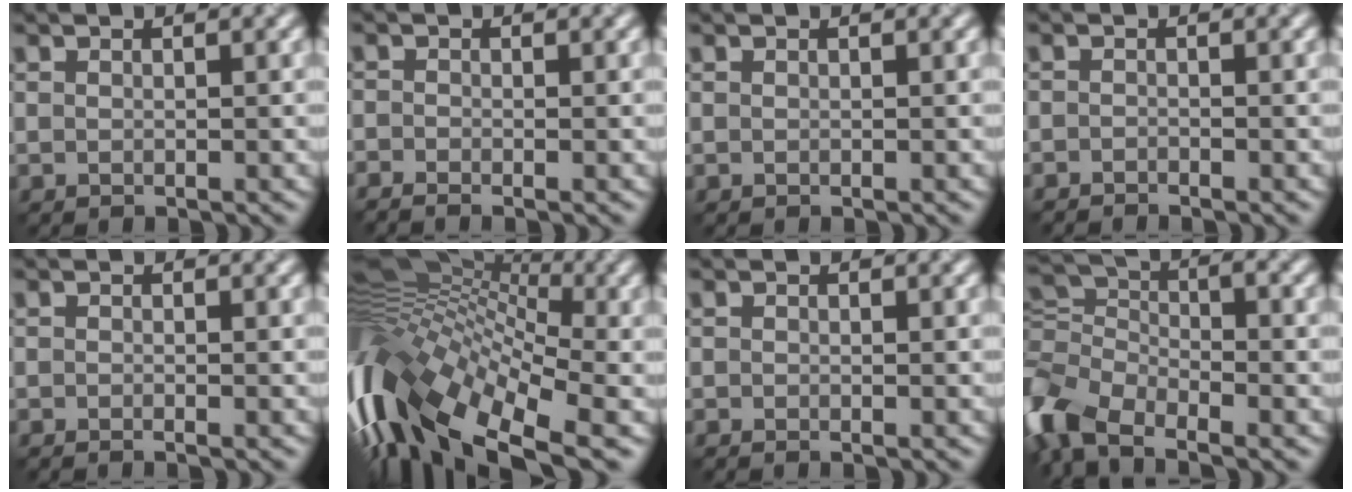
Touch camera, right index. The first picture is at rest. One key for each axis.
{"total": 1.6, "fx": -1.4, "fy": 0.4, "fz": 0.8, "tx": -0.021, "ty": -0.012, "tz": -0.027}
{"total": 0.0}
{"total": 1.2, "fx": -1.2, "fy": 0.0, "fz": 0.2, "tx": -0.005, "ty": -0.004, "tz": -0.024}
{"total": 1.0, "fx": -0.8, "fy": 0.1, "fz": 0.5, "tx": -0.007, "ty": -0.008, "tz": -0.017}
{"total": 15.0, "fx": -3.0, "fy": 7.8, "fz": 12.5, "tx": -0.258, "ty": 0.021, "tz": -0.067}
{"total": 0.8, "fx": -0.7, "fy": 0.0, "fz": 0.3, "tx": -0.002, "ty": -0.007, "tz": -0.014}
{"total": 8.3, "fx": -4.2, "fy": 4.5, "fz": 5.6, "tx": -0.114, "ty": 0.005, "tz": -0.098}